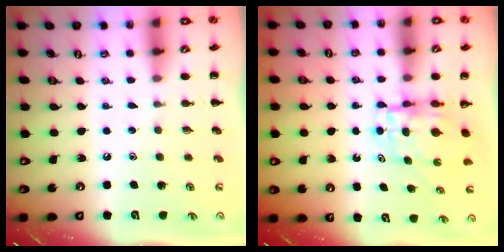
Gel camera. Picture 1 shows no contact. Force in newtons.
{"total": 4.8, "press": 4.8, "slide": 0.5}